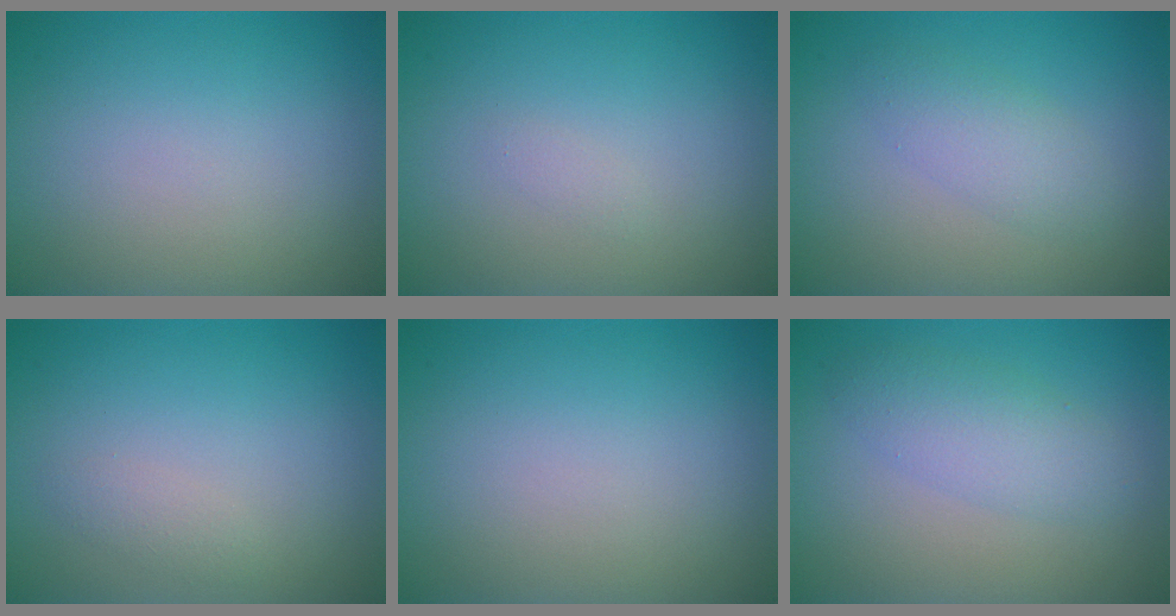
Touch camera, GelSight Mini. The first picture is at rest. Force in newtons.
{"total": 0.6, "press": 0.6, "slide": 0.0}
{"total": 2.4, "press": 2.4, "slide": 0.1}
{"total": 1.0, "press": 1.0, "slide": 0.0}
{"total": 0.0}
{"total": 2.9, "press": 2.9, "slide": 0.1}